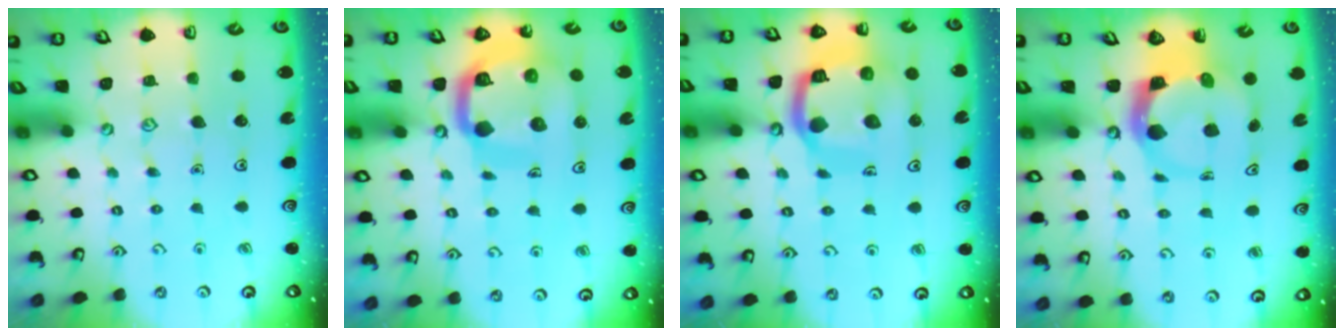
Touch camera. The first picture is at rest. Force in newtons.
{"total": 12.4, "press": 12.4, "slide": 1.2}
{"total": 14.6, "press": 14.6, "slide": 1.6}
{"total": 3.8, "press": 3.7, "slide": 0.6}